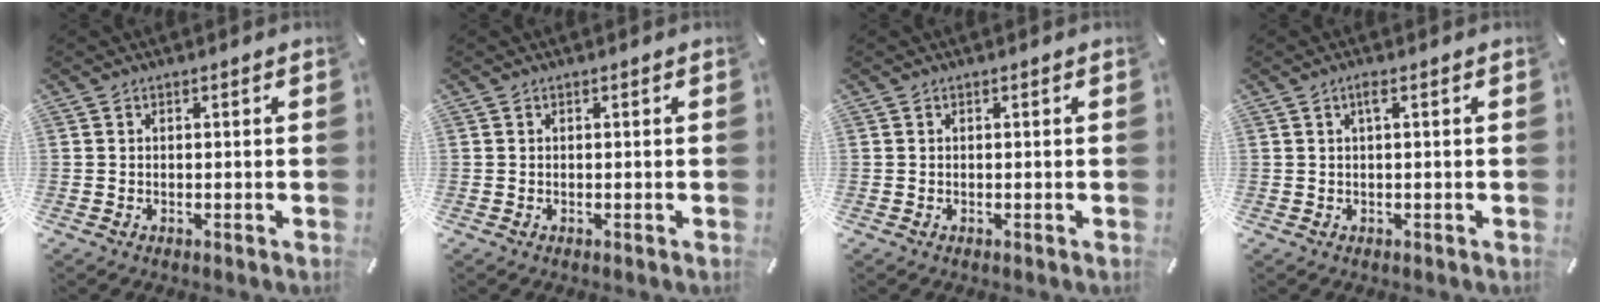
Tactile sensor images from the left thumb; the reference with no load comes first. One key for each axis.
{"total": 0.0}
{"total": 0.0}
{"total": 2.2, "fx": 0.4, "fy": 0.3, "fz": 2.1, "tx": -0.042, "ty": 0.003, "tz": 0.006}